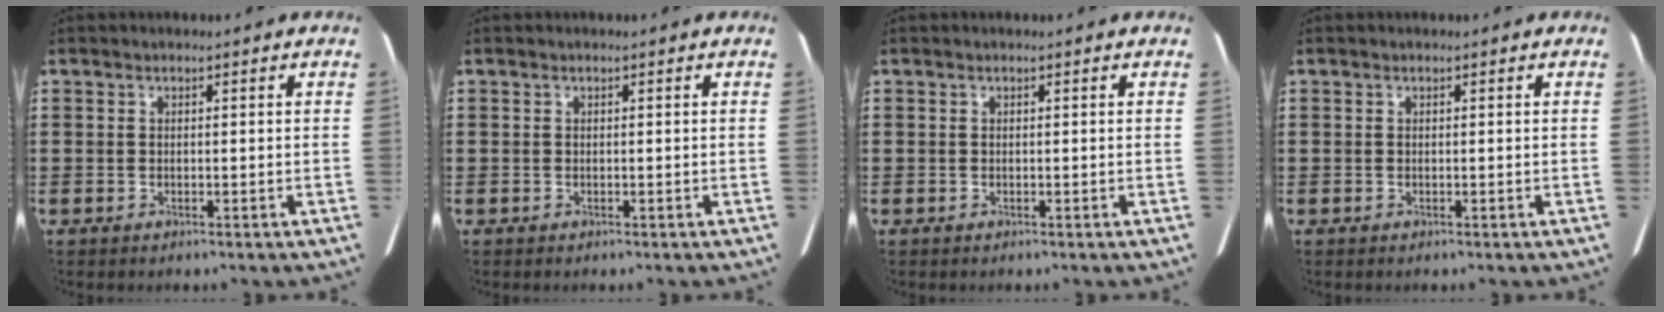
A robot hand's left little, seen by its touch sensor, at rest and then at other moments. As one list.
[{"total": 0.0}, {"total": 0.0}, {"total": 0.0}]